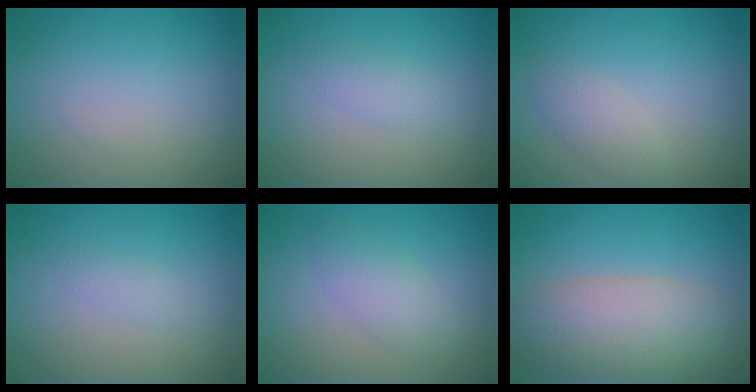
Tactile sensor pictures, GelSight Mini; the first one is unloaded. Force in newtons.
{"total": 1.5, "press": 1.5, "slide": 0.1}
{"total": 1.9, "press": 1.9, "slide": 0.0}
{"total": 1.0, "press": 1.0, "slide": 0.1}
{"total": 2.5, "press": 2.5, "slide": 0.1}
{"total": 7.0, "press": 7.0, "slide": 0.5}